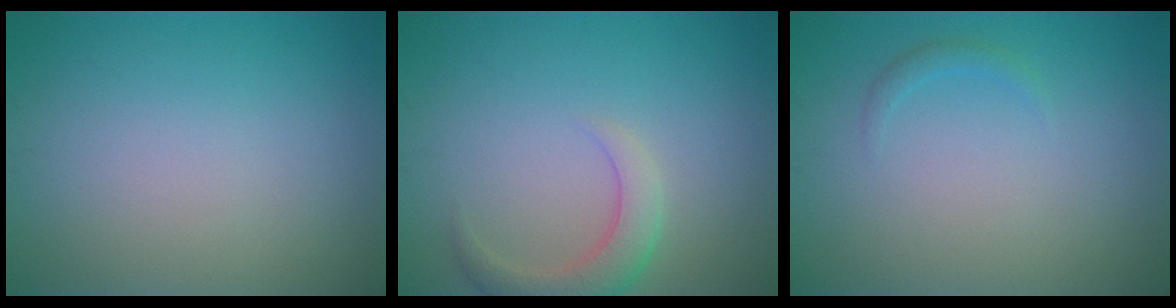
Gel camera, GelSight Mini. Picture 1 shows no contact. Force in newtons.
{"total": 3.0, "press": 3.0, "slide": 0.3}
{"total": 0.8, "press": 0.8, "slide": 0.1}